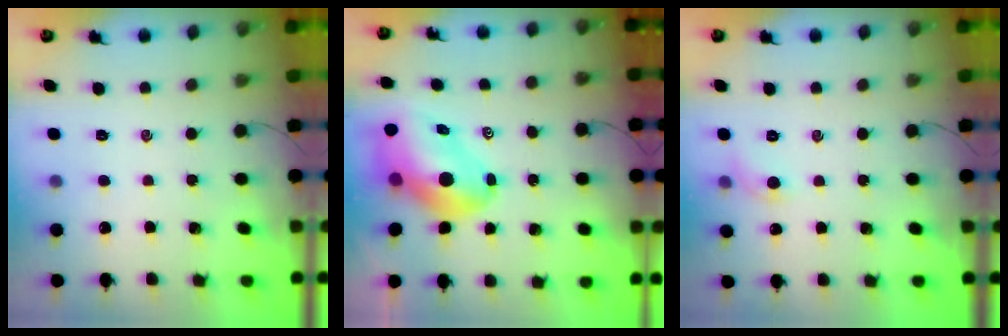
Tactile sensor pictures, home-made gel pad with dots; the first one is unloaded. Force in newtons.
{"total": 11.9, "press": 11.4, "slide": 3.3}
{"total": 5.7, "press": 5.5, "slide": 1.5}